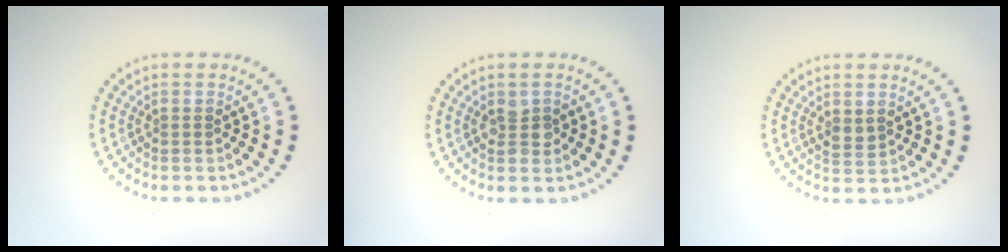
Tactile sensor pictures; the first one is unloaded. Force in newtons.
{"total": 1.8, "press": 1.7, "slide": 0.2}
{"total": 1.1, "press": 1.1, "slide": 0.3}